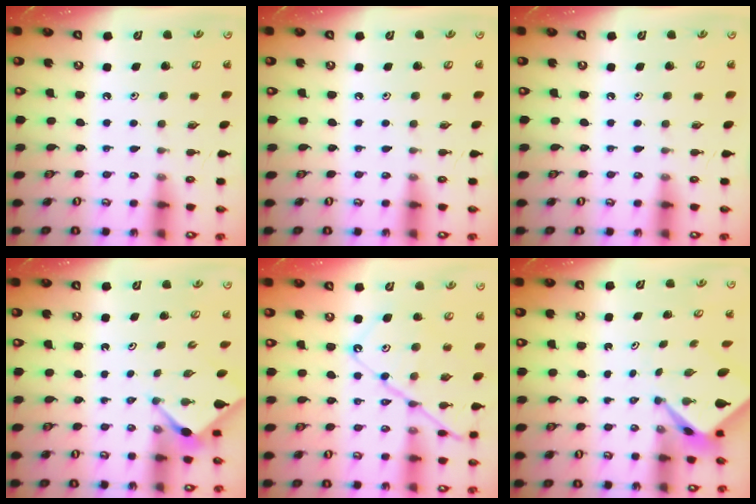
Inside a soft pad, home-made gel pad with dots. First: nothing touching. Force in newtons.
{"total": 0.0}
{"total": 0.0}
{"total": 3.0, "press": 3.0, "slide": 0.3}
{"total": 13.5, "press": 13.4, "slide": 1.4}
{"total": 2.7, "press": 2.7, "slide": 0.2}